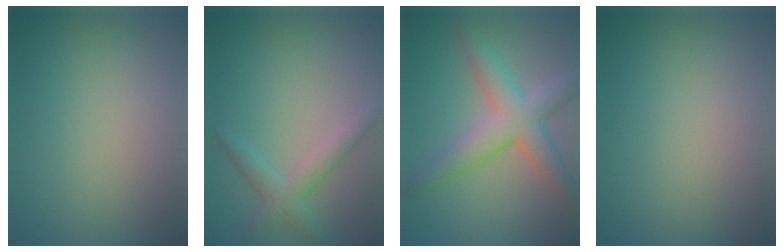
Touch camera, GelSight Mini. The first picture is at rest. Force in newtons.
{"total": 2.6, "press": 2.6, "slide": 0.2}
{"total": 5.6, "press": 5.6, "slide": 0.2}
{"total": 0.0}